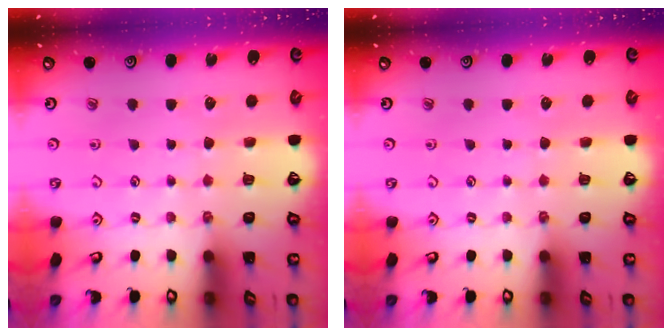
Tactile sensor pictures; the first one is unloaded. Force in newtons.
{"total": 0.0}